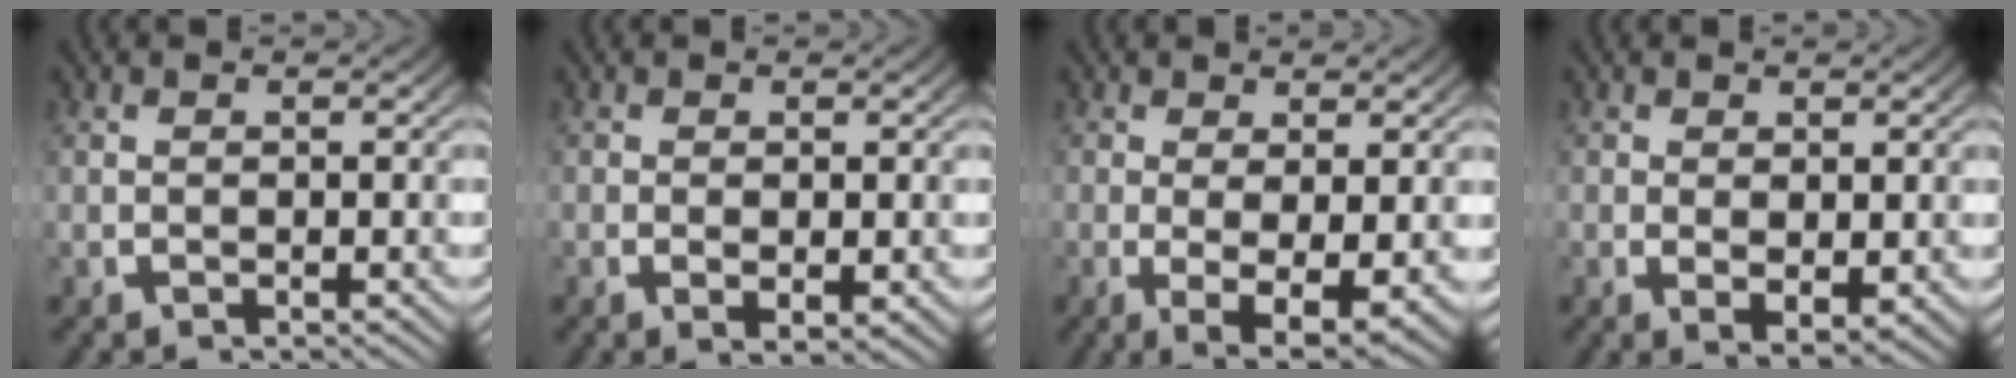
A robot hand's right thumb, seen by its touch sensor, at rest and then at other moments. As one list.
[{"total": 1.4, "force": [-0.1, 0.8, 1.1], "torque": [-0.015, -0.001, -0.006]}, {"total": 6.0, "force": [-1.7, 2.8, 4.9], "torque": [-0.089, -0.031, -0.017]}, {"total": 2.5, "force": [-0.1, 1.7, 1.9], "torque": [-0.031, -0.012, 0.002]}]